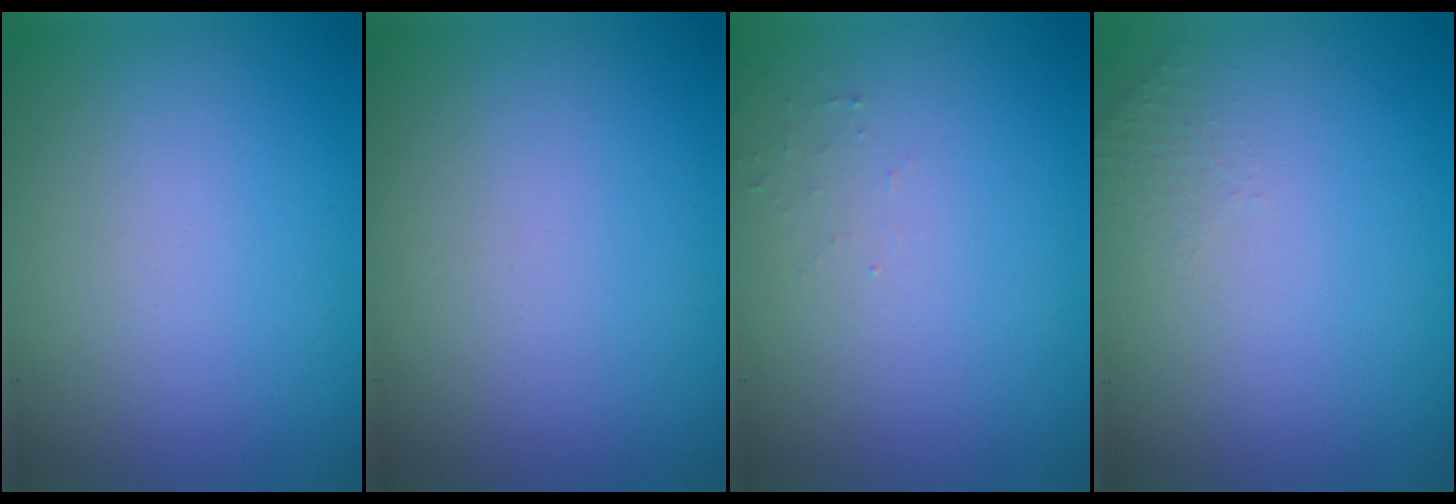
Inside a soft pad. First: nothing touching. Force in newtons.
{"total": 0.0}
{"total": 0.7, "press": 0.7, "slide": 0.2}
{"total": 1.0, "press": 0.9, "slide": 0.3}